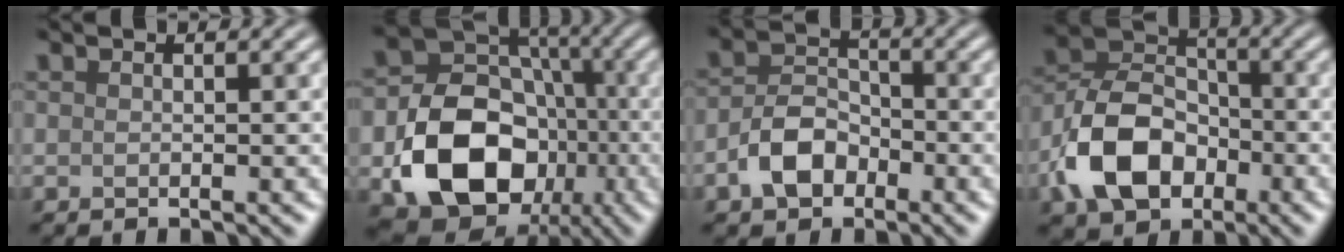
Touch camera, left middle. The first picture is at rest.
{"total": 12.3, "force": [-3.7, 9.3, 7.1], "torque": [-0.131, -0.010, -0.065]}
{"total": 4.1, "force": [-2.0, 2.7, 2.3], "torque": [-0.042, 0.010, -0.045]}
{"total": 8.2, "force": [-3.3, 5.8, 4.8], "torque": [-0.094, 0.011, -0.075]}